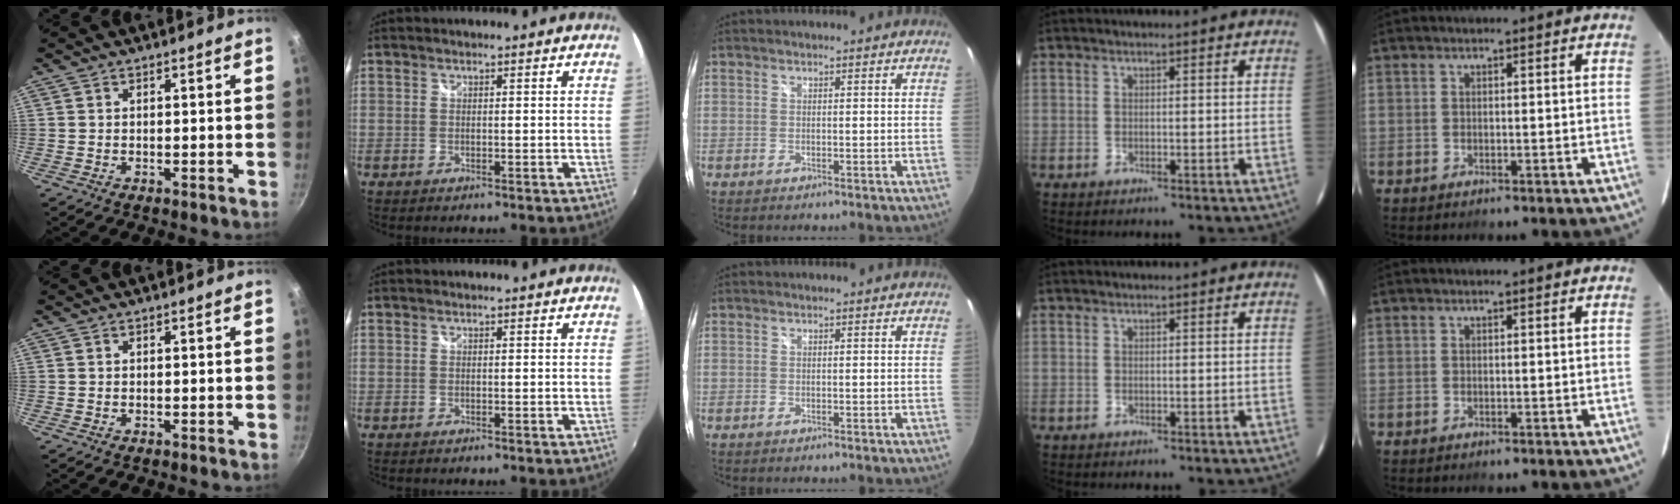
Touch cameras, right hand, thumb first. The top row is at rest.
{}